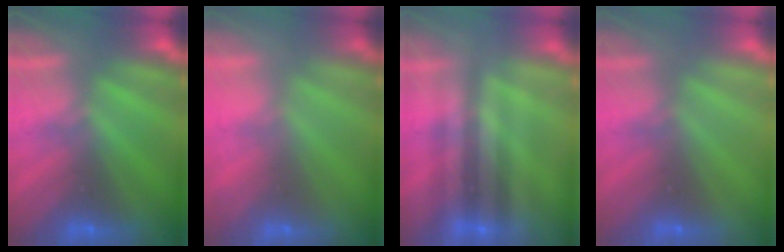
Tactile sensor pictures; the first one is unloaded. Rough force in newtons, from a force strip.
{"total": 2.2}
{"total": 1.9}
{"total": 3.1}